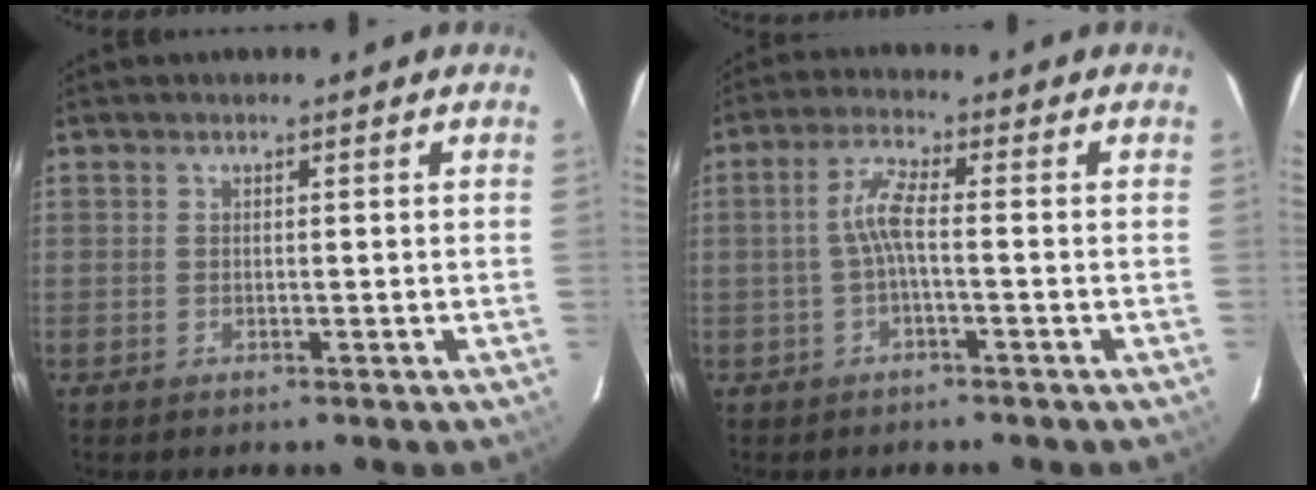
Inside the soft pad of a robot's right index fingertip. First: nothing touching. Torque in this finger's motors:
{"motor_torque": [0.71, 0.02, 0.40, 0.10]}